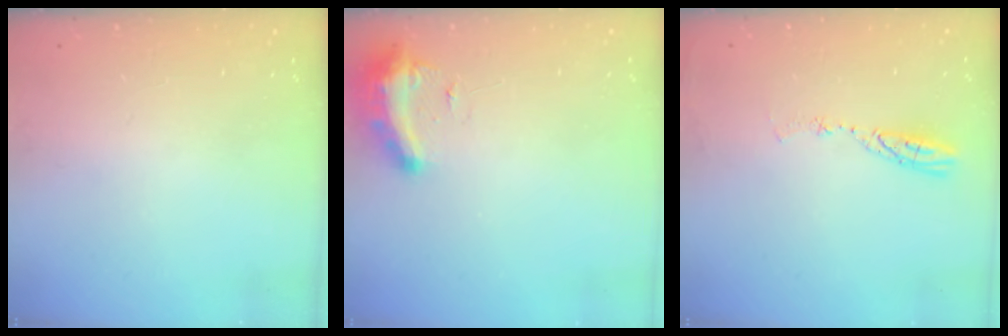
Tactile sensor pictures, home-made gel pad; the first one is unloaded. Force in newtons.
{"total": 9.8, "press": 9.8, "slide": 0.5}
{"total": 5.0, "press": 5.0, "slide": 0.6}